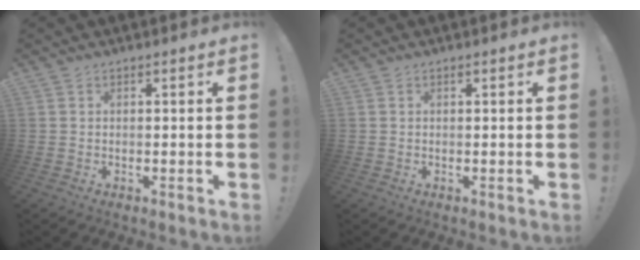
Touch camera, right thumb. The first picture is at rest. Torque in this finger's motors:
{"motor_torque": [-0.07, 0.25, 0.51, -0.07, -0.13]}